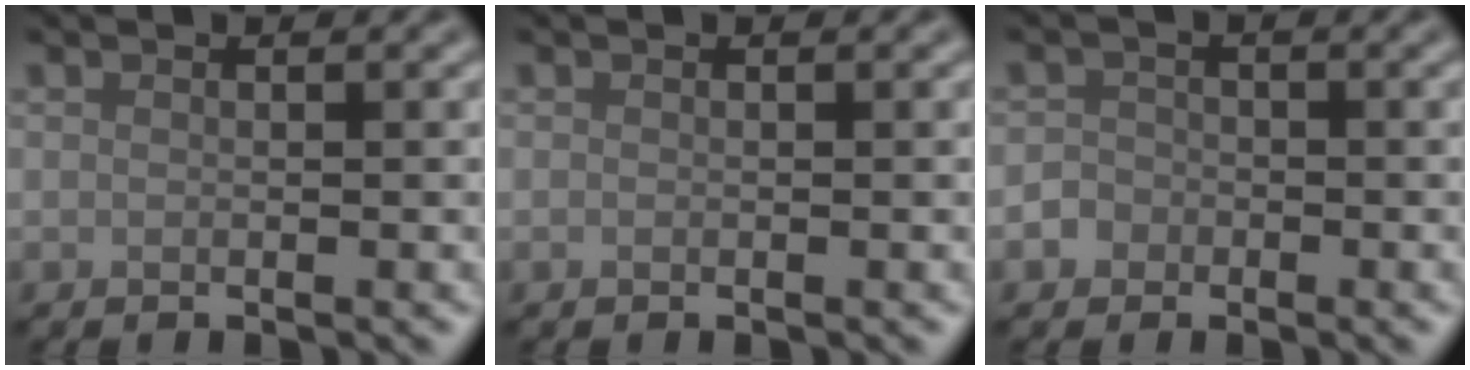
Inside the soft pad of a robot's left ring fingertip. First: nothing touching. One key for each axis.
{"total": 0.0}
{"total": 1.7, "fx": -0.9, "fy": 1.5, "fz": 0.3, "tx": 0.006, "ty": 0.004, "tz": -0.019}